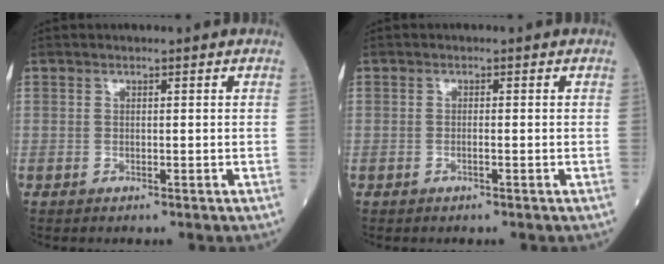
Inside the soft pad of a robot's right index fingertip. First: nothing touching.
{"total": 0.7, "force": [-0.3, -0.1, 0.6], "torque": [-0.012, 0.001, -0.006]}